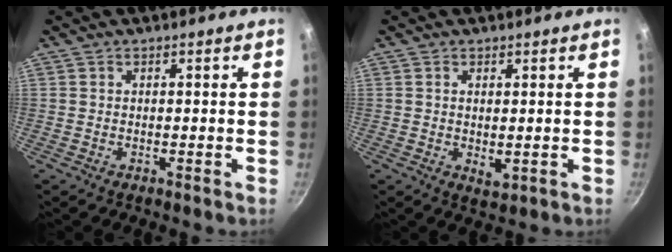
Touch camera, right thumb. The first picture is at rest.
{"total": 2.5, "force": [0.3, 1.2, 2.2], "torque": [-0.035, -0.008, 0.007]}